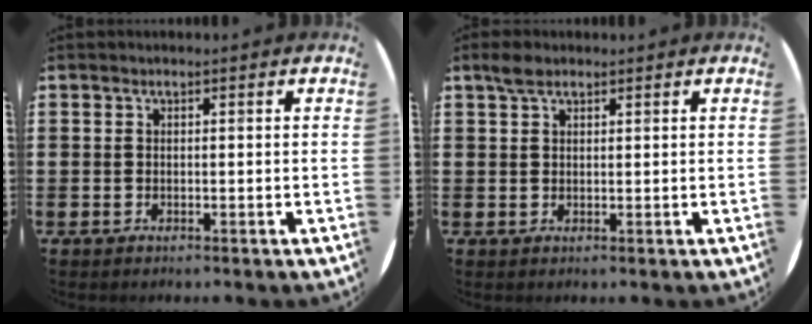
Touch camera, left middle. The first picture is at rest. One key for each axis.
{"total": 2.1, "fx": 1.6, "fy": 0.9, "fz": 1.0, "tx": -0.014, "ty": 0.003, "tz": 0.028}